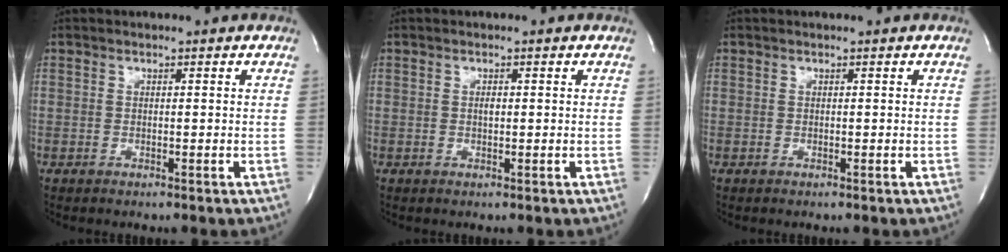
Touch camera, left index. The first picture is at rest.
{"total": 0.8, "force": [0.0, 0.3, 0.7], "torque": [-0.014, 0.000, 0.002]}
{"total": 0.0}